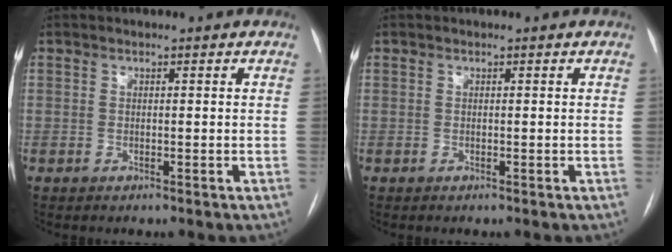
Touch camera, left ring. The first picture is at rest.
{"total": 0.0}